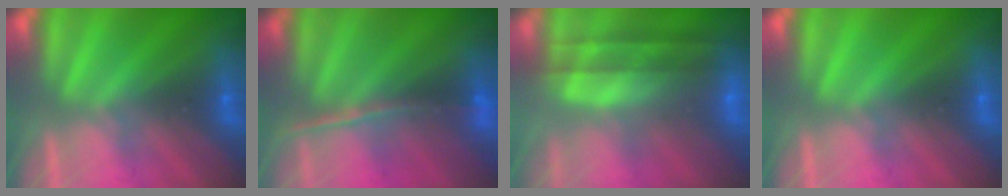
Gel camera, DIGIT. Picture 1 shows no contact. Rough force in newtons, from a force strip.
{"total": 1.7}
{"total": 7.6}
{"total": 0.0}